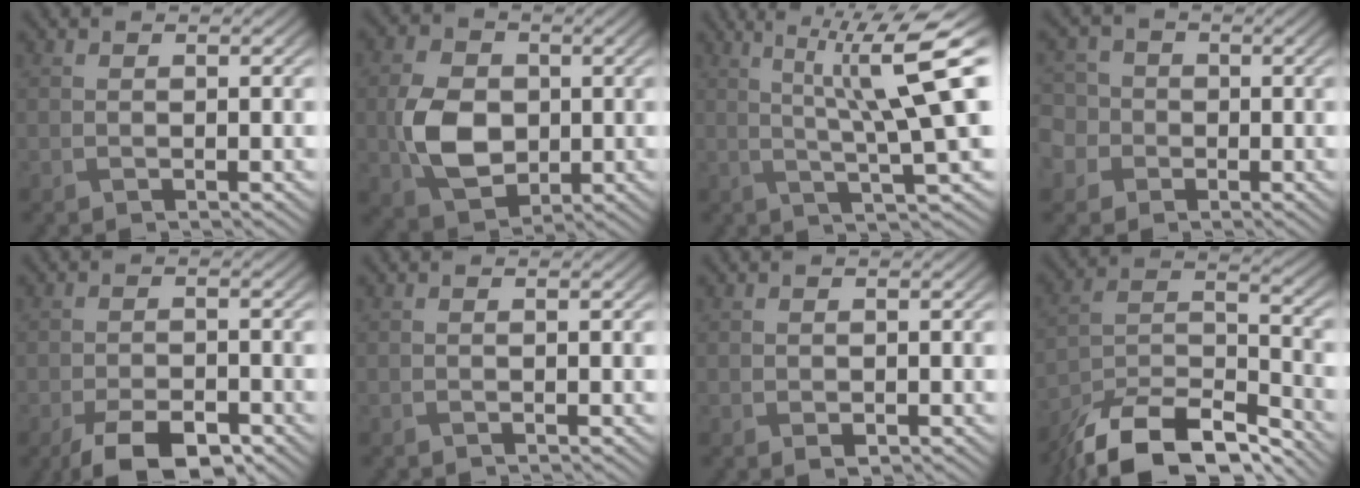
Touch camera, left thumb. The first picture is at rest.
{"total": 8.2, "force": [-0.6, 6.1, 5.5], "torque": [-0.130, -0.004, -0.018]}
{"total": 10.3, "force": [2.6, 1.3, 9.8], "torque": [-0.165, 0.016, 0.042]}
{"total": 6.3, "force": [-0.8, 5.9, 2.1], "torque": [-0.077, 0.009, -0.046]}
{"total": 6.3, "force": [-4.2, 2.4, 4.0], "torque": [-0.066, -0.004, -0.070]}
{"total": 0.0}
{"total": 0.7, "force": [-0.3, 0.5, 0.5], "torque": [-0.009, -0.003, -0.003]}
{"total": 14.2, "force": [-11.6, 4.5, 6.9], "torque": [-0.157, -0.016, -0.197]}